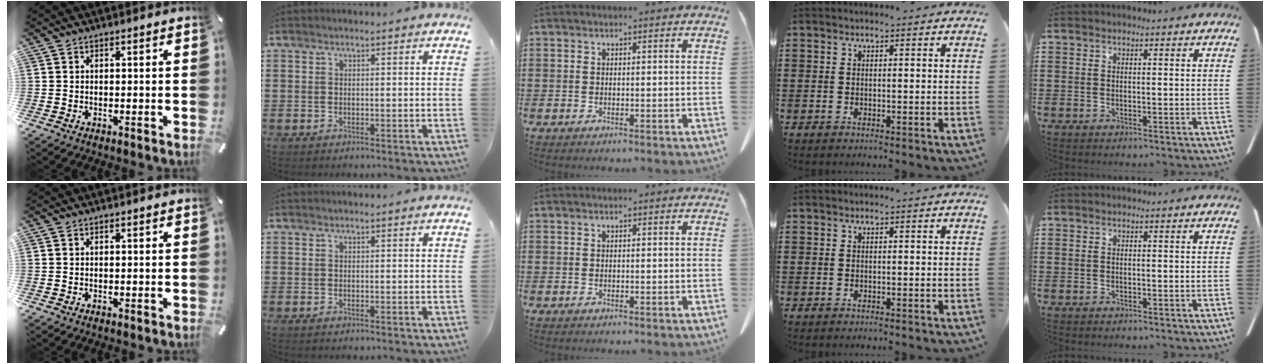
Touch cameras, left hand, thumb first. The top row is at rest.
{}